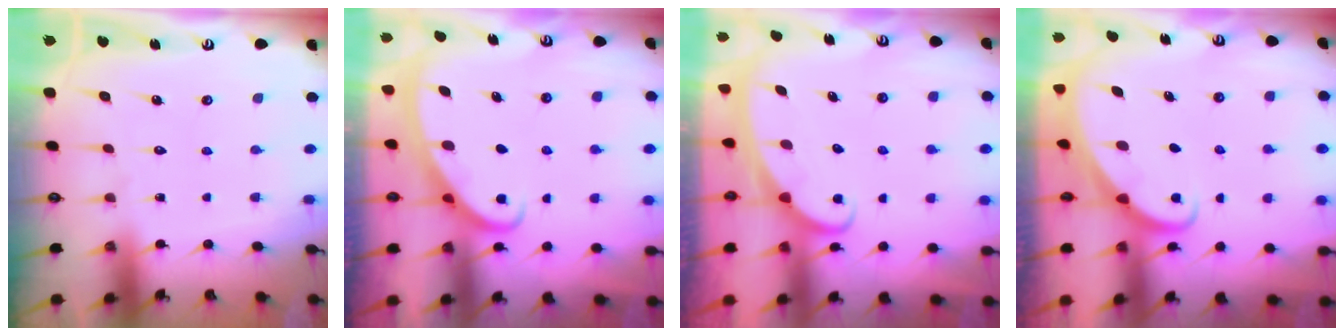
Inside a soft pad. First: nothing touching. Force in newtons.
{"total": 2.7, "press": 2.7, "slide": 0.3}
{"total": 2.4, "press": 2.4, "slide": 0.3}
{"total": 2.0, "press": 2.0, "slide": 0.2}